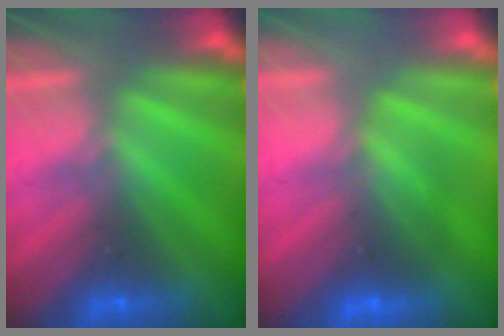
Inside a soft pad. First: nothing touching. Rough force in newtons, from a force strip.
{"total": 2.6}